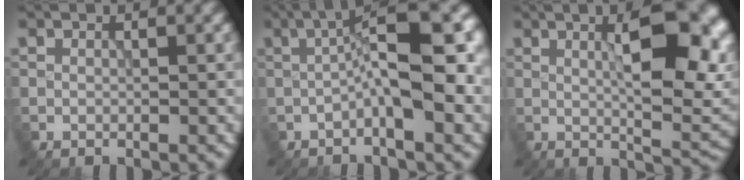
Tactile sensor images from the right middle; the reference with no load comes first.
{"total": 10.2, "force": [-0.6, 3.0, 9.7], "torque": [-0.135, 0.020, -0.016]}
{"total": 10.6, "force": [1.8, 3.7, 9.8], "torque": [-0.128, 0.002, 0.034]}